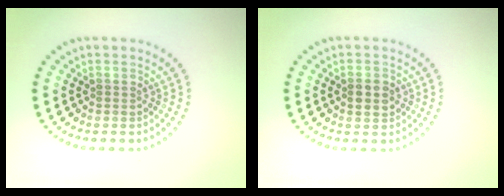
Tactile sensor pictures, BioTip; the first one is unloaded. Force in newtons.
{"total": 2.4, "press": 2.4, "slide": 0.0}